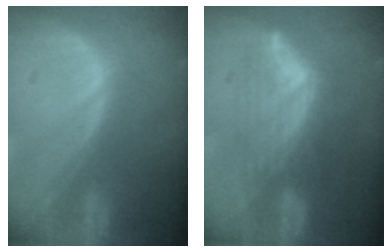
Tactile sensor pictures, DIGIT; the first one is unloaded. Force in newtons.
{"total": 7.9, "press": 6.8, "slide": 4.0}